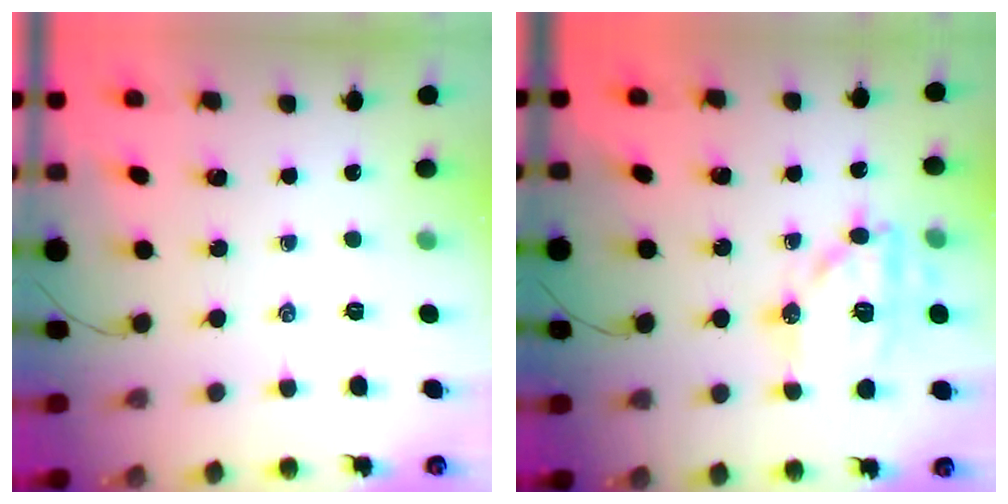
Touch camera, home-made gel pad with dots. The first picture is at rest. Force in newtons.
{"total": 15.7, "press": 15.6, "slide": 1.5}